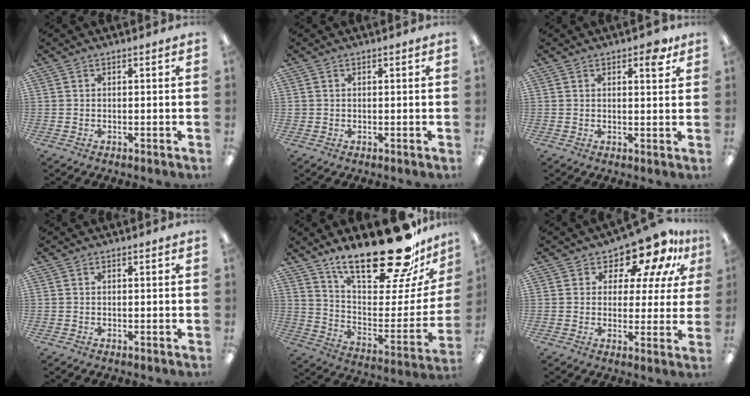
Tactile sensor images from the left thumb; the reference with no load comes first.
{"total": 0.7, "force": [0.2, 0.7, 0.1], "torque": [-0.002, 0.005, 0.002]}
{"total": 4.0, "force": [2.5, 1.7, 2.6], "torque": [-0.017, -0.011, 0.035]}
{"total": 0.0}
{"total": 26.0, "force": [20.3, 7.8, 14.2], "torque": [-0.199, -0.144, 0.338]}
{"total": 12.4, "force": [9.5, 5.5, 5.8], "torque": [-0.101, -0.068, 0.166]}